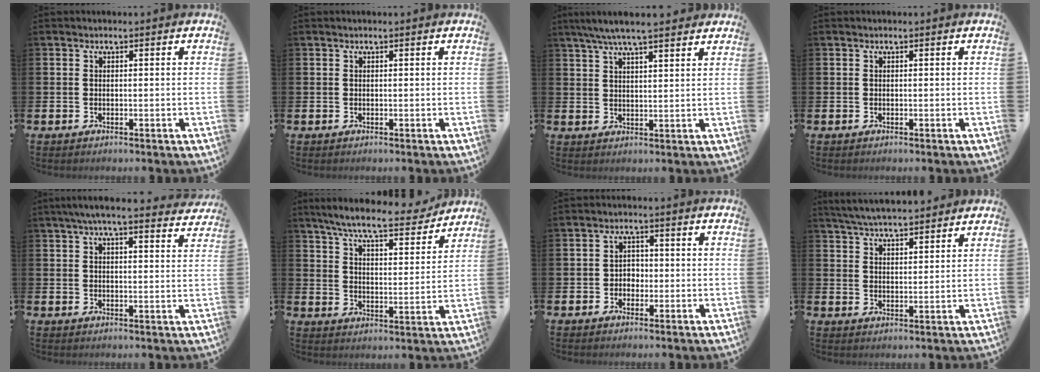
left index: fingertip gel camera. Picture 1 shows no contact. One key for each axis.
{"total": 0.0}
{"total": 6.5, "fx": 5.8, "fy": 0.6, "fz": 2.7, "tx": -0.066, "ty": -0.014, "tz": 0.105}
{"total": 0.0}
{"total": 5.8, "fx": 5.2, "fy": 0.4, "fz": 2.5, "tx": -0.051, "ty": -0.015, "tz": 0.091}
{"total": 8.2, "fx": 7.5, "fy": 0.9, "fz": 3.4, "tx": -0.085, "ty": -0.045, "tz": 0.126}
{"total": 2.2, "fx": -0.7, "fy": 1.9, "fz": 1.0, "tx": -0.007, "ty": 0.001, "tz": -0.020}
{"total": 5.4, "fx": 5.3, "fy": 0.5, "fz": 0.9, "tx": -0.041, "ty": -0.023, "tz": 0.098}